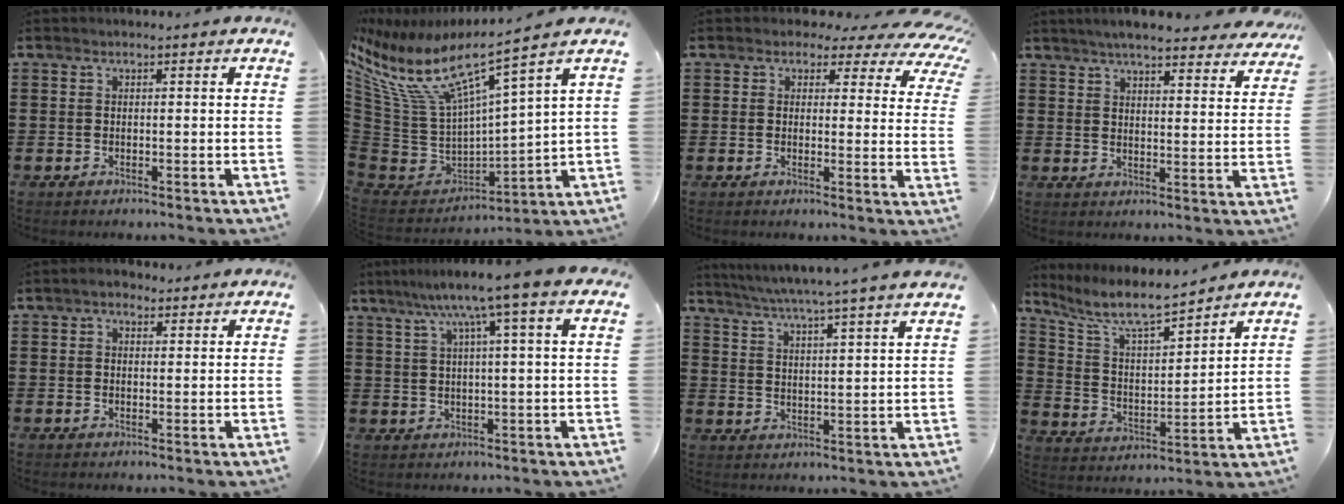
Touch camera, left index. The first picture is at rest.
{"total": 8.4, "force": [5.0, 2.1, 6.5], "torque": [-0.168, -0.053, 0.073]}
{"total": 3.2, "force": [2.2, 1.8, 1.6], "torque": [-0.030, -0.013, 0.032]}
{"total": 5.8, "force": [5.4, 0.1, 2.2], "torque": [-0.052, -0.022, 0.094]}
{"total": 1.7, "force": [1.1, 1.1, 0.7], "torque": [-0.009, 0.004, 0.018]}
{"total": 7.5, "force": [3.7, -0.4, 6.5], "torque": [-0.135, -0.003, 0.058]}
{"total": 4.8, "force": [4.2, -1.3, 1.9], "torque": [-0.052, -0.032, 0.068]}
{"total": 8.3, "force": [7.1, 1.3, 4.3], "torque": [-0.110, -0.037, 0.121]}